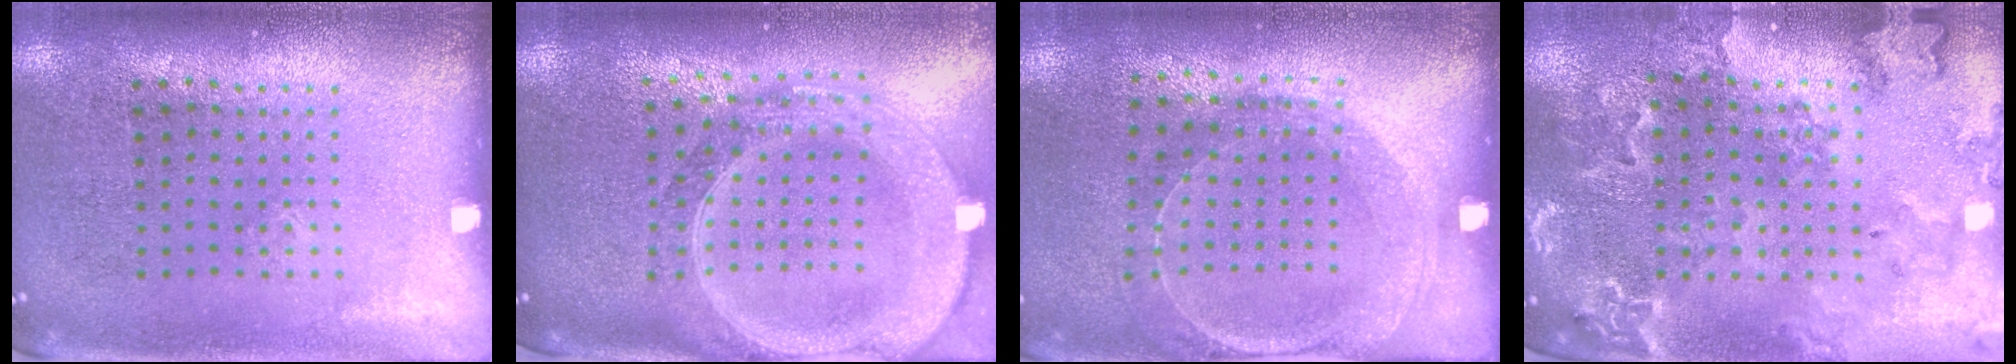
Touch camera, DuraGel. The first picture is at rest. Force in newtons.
{"total": 3.1, "press": 2.6, "slide": 1.7}
{"total": 1.6, "press": 1.5, "slide": 0.4}
{"total": 1.7, "press": 1.7, "slide": 0.3}